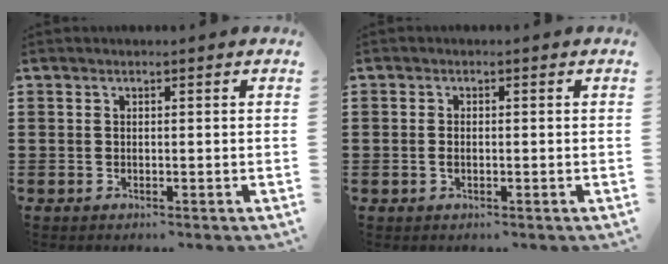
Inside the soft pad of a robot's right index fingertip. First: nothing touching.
{"total": 1.1, "force": [-0.2, 0.5, 1.0], "torque": [-0.020, -0.001, -0.003]}